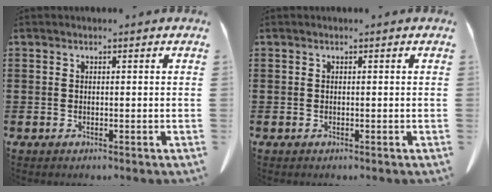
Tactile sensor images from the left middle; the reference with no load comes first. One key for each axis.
{"total": 0.0}